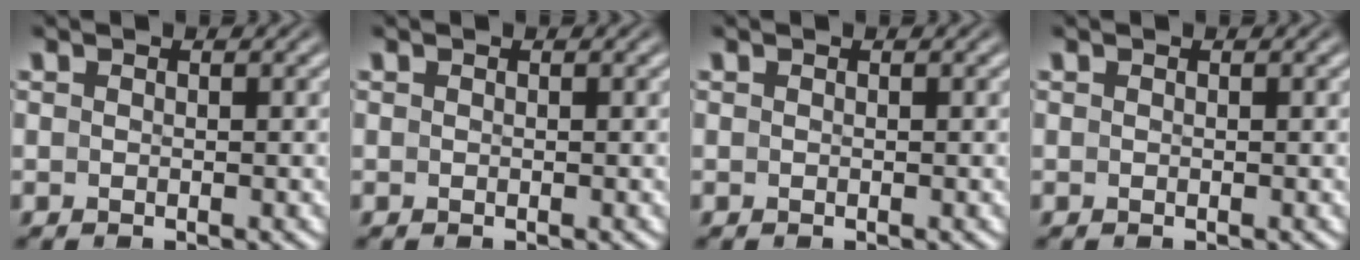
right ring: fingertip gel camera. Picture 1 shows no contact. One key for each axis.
{"total": 0.0}
{"total": 0.0}
{"total": 0.0}